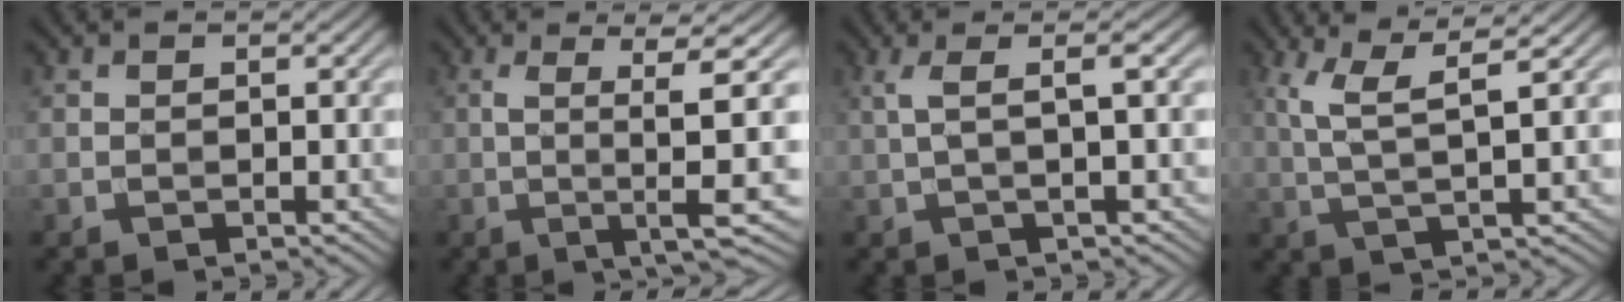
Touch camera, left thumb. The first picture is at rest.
{"total": 6.8, "force": [-0.4, 0.3, 6.8], "torque": [-0.126, 0.004, -0.008]}
{"total": 4.0, "force": [0.8, 0.6, 3.9], "torque": [-0.065, 0.016, 0.011]}
{"total": 6.0, "force": [2.4, 1.1, 5.4], "torque": [-0.116, 0.010, 0.051]}